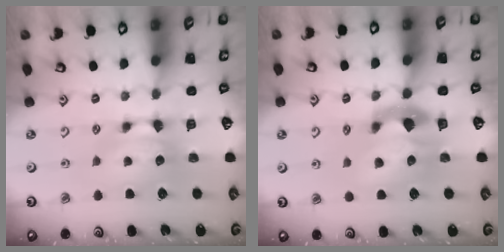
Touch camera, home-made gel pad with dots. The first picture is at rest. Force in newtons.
{"total": 4.1, "press": 3.8, "slide": 1.6}